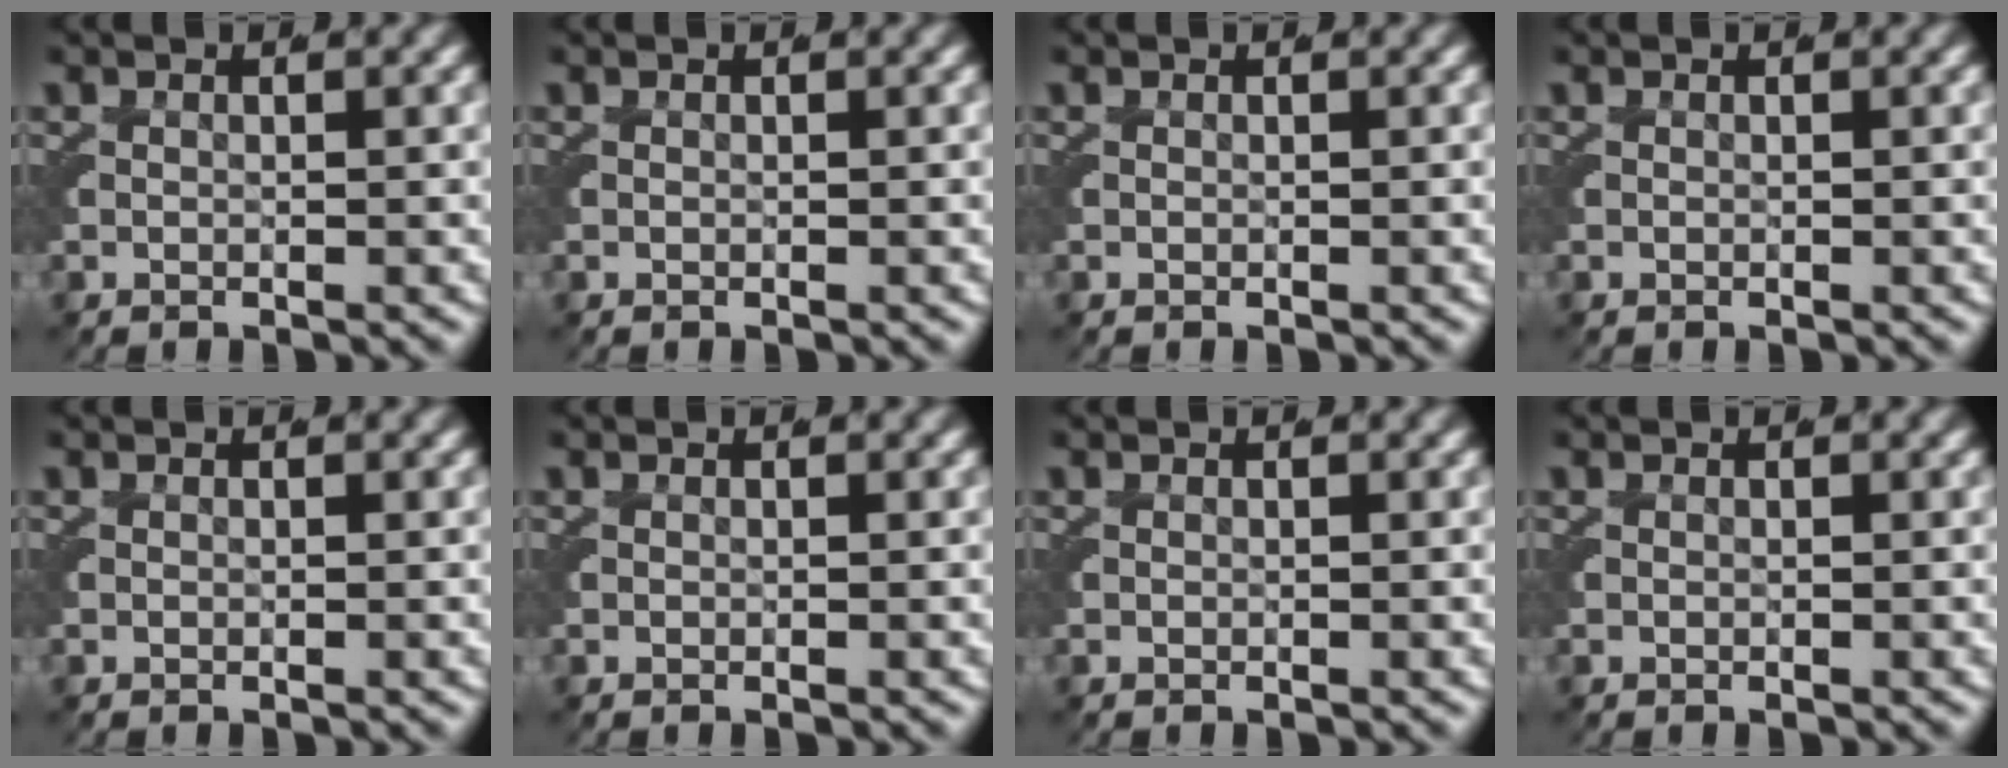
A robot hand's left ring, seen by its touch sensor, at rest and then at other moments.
{"total": 0.0}
{"total": 0.0}
{"total": 0.0}
{"total": 0.0}
{"total": 0.0}
{"total": 0.0}
{"total": 0.0}